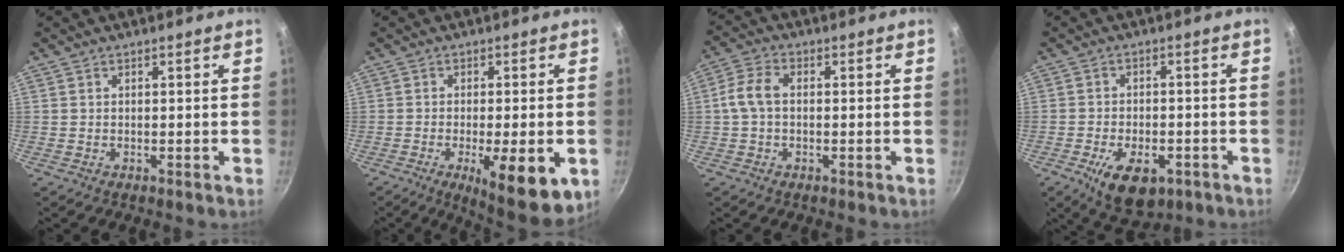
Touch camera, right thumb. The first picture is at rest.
{"total": 12.8, "force": [-4.3, 3.8, 11.5], "torque": [-0.155, -0.014, -0.052]}
{"total": 5.6, "force": [-0.1, 3.5, 4.3], "torque": [-0.090, 0.017, -0.008]}
{"total": 9.8, "force": [-4.6, 5.3, 6.8], "torque": [-0.098, 0.011, -0.066]}